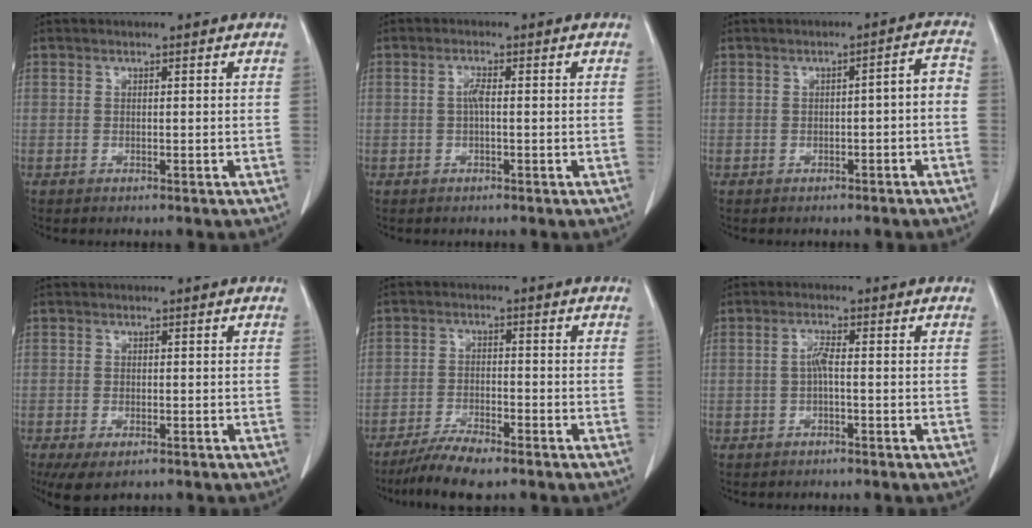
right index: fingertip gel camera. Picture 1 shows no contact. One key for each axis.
{"total": 1.8, "fx": 0.0, "fy": 0.3, "fz": 1.8, "tx": -0.038, "ty": 0.005, "tz": 0.001}
{"total": 3.4, "fx": -1.2, "fy": 0.8, "fz": 3.1, "tx": -0.038, "ty": 0.019, "tz": -0.016}
{"total": 4.6, "fx": -2.8, "fy": 2.0, "fz": 3.0, "tx": -0.054, "ty": -0.012, "tz": -0.043}
{"total": 6.2, "fx": -5.0, "fy": 0.7, "fz": 3.6, "tx": -0.067, "ty": -0.018, "tz": -0.093}
{"total": 2.0, "fx": -0.3, "fy": 0.2, "fz": 2.0, "tx": -0.038, "ty": 0.003, "tz": -0.006}